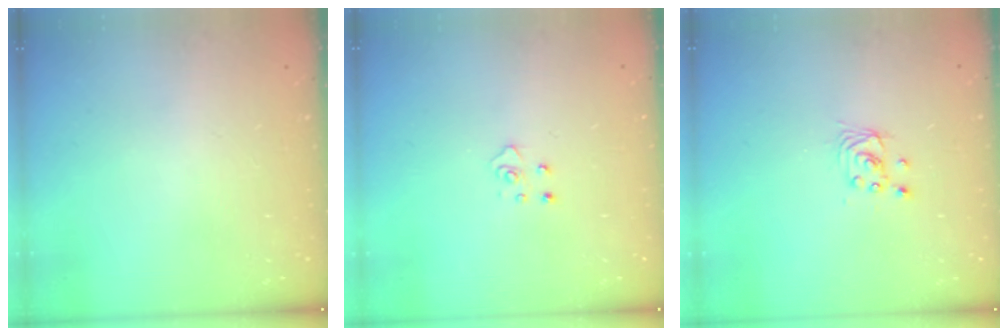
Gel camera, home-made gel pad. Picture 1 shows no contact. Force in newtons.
{"total": 4.1, "press": 4.0, "slide": 0.5}
{"total": 2.5, "press": 2.5, "slide": 0.1}